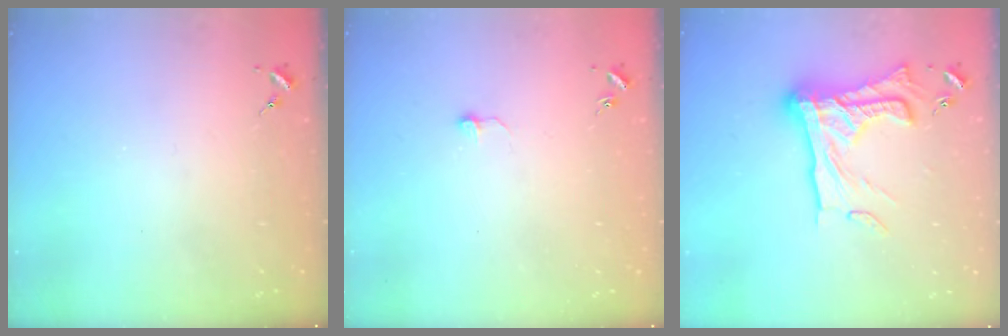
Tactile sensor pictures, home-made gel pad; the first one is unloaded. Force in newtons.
{"total": 3.8, "press": 3.8, "slide": 0.3}
{"total": 24.7, "press": 24.6, "slide": 2.0}